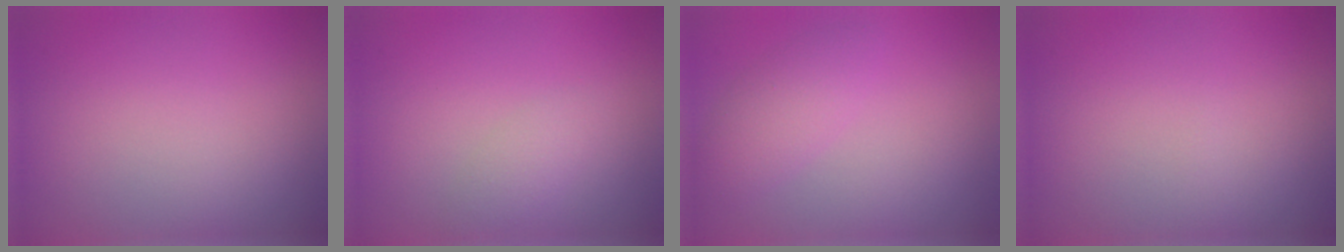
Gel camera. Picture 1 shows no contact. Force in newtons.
{"total": 1.5, "press": 1.5, "slide": 0.1}
{"total": 2.5, "press": 2.5, "slide": 0.1}
{"total": 0.0}